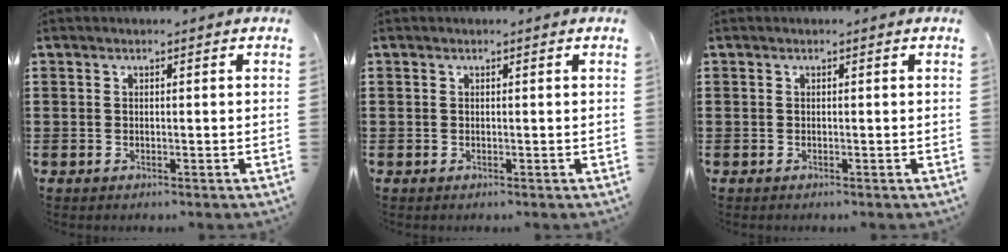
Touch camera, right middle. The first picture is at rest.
{"total": 0.0}
{"total": 0.0}